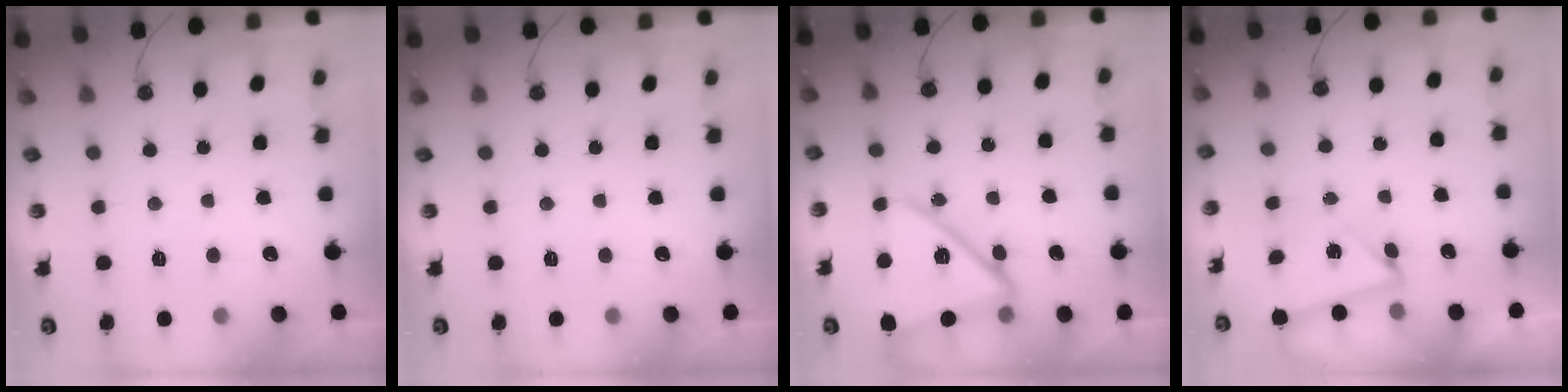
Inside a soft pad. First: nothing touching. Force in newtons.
{"total": 0.0}
{"total": 15.1, "press": 15.1, "slide": 1.3}
{"total": 4.4, "press": 4.3, "slide": 0.5}